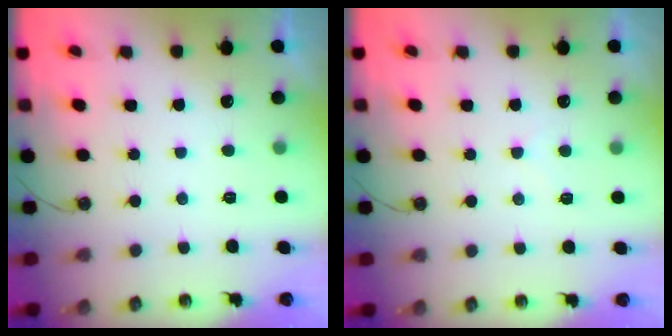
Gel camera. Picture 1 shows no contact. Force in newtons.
{"total": 3.9, "press": 3.9, "slide": 0.5}